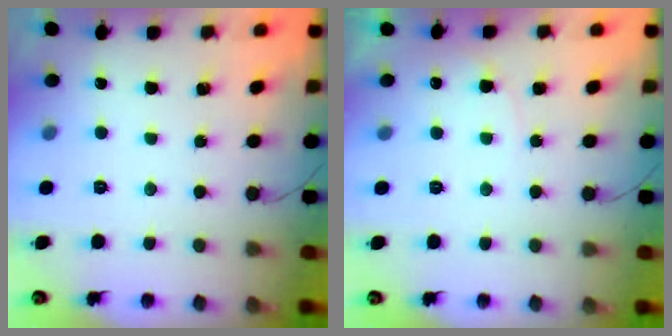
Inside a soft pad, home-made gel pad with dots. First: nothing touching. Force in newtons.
{"total": 5.6, "press": 5.5, "slide": 0.4}